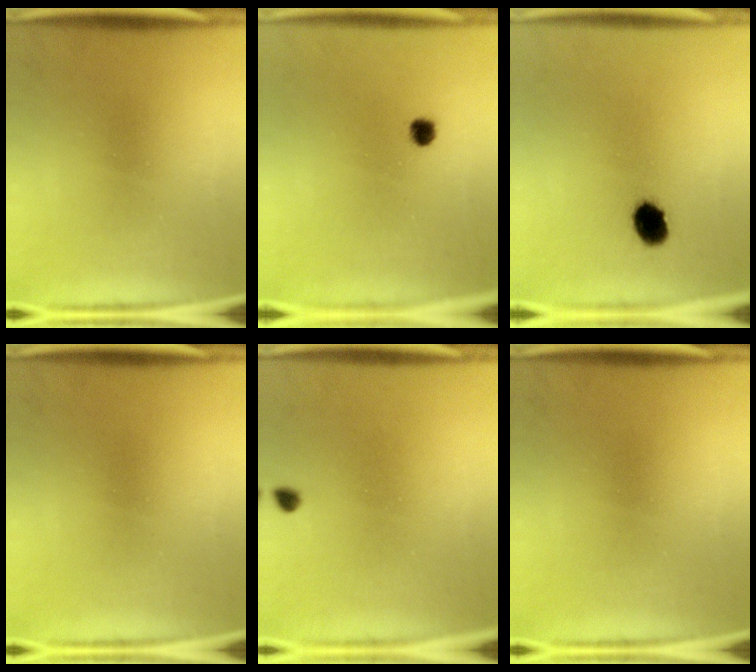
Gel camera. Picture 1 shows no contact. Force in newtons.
{"total": 2.0}
{"total": 5.0}
{"total": 0.0}
{"total": 1.2}
{"total": 0.0}